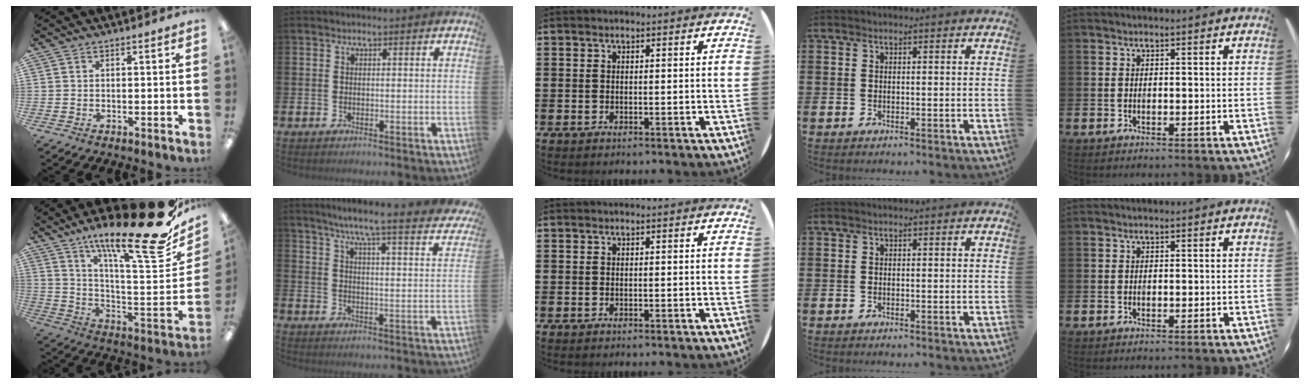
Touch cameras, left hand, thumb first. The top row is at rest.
{"thumb": {"total": 24.8, "force": [17.3, 4.9, 17.1], "torque": [-0.255, -0.127, 0.274]}, "index": {"total": 6.2, "force": [5.3, -0.1, 3.2], "torque": [-0.079, -0.044, 0.082]}}